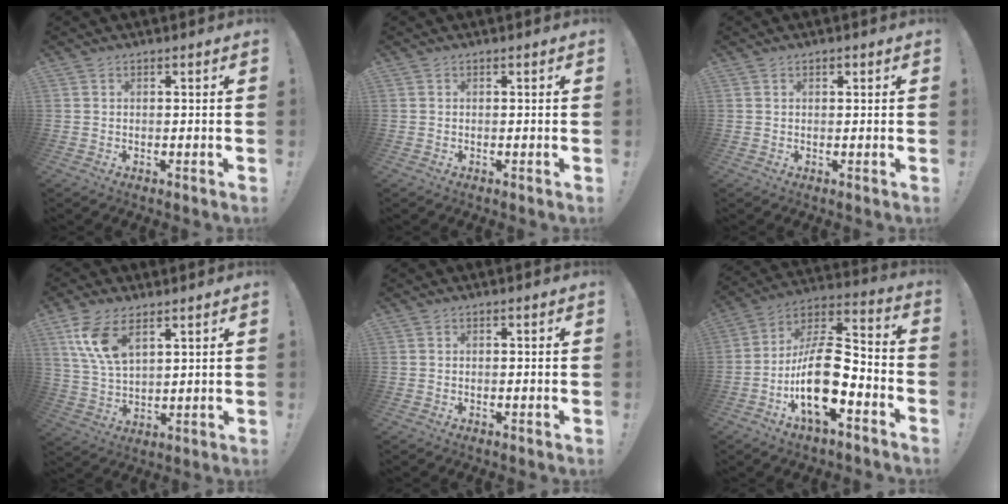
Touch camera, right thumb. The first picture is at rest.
{"total": 0.0}
{"total": 0.5, "force": [0.2, 0.5, 0.1], "torque": [0.001, -0.001, 0.003]}
{"total": 10.8, "force": [6.1, 5.2, 7.3], "torque": [-0.163, -0.015, 0.115]}
{"total": 0.0}
{"total": 19.3, "force": [-6.2, 8.8, 16.0], "torque": [-0.312, 0.034, -0.098]}